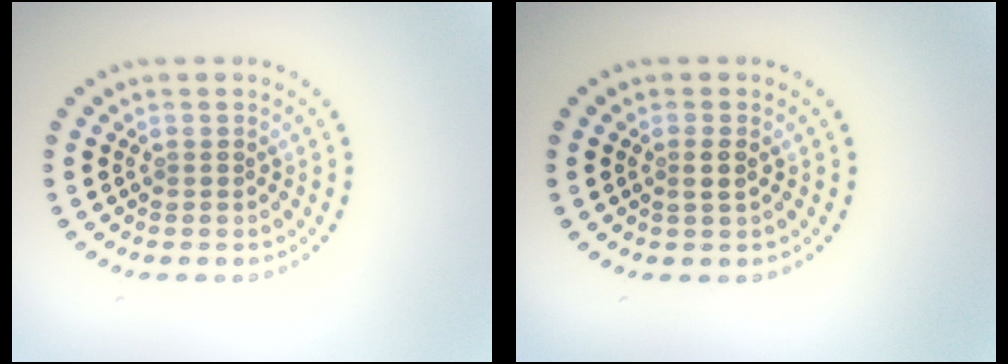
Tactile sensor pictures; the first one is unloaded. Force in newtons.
{"total": 1.2, "press": 1.1, "slide": 0.5}